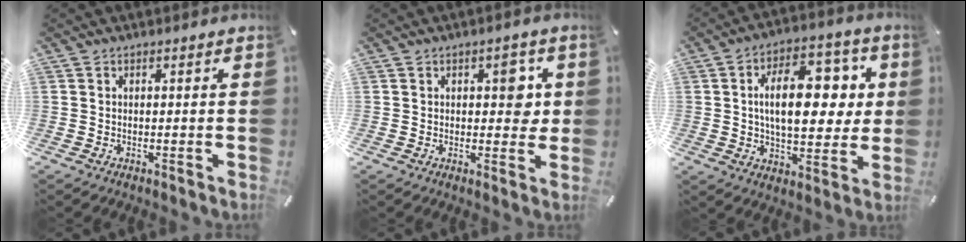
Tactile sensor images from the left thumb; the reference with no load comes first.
{"total": 6.1, "force": [1.3, 3.6, 4.7], "torque": [-0.037, -0.010, 0.008]}
{"total": 18.0, "force": [3.0, 10.0, 14.6], "torque": [-0.217, 0.006, 0.045]}